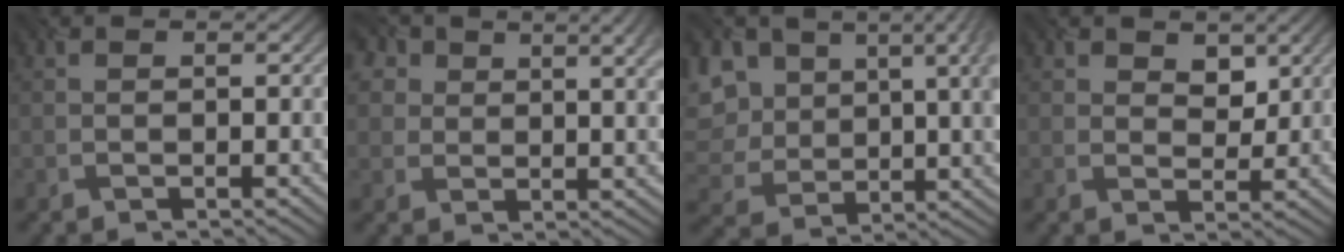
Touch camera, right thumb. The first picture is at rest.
{"total": 8.5, "force": [4.9, 5.2, 4.6], "torque": [-0.093, 0.013, 0.081]}
{"total": 12.2, "force": [5.6, 7.8, 7.6], "torque": [-0.170, -0.011, 0.123]}
{"total": 2.8, "force": [1.9, 1.9, 0.8], "torque": [-0.020, -0.004, 0.037]}